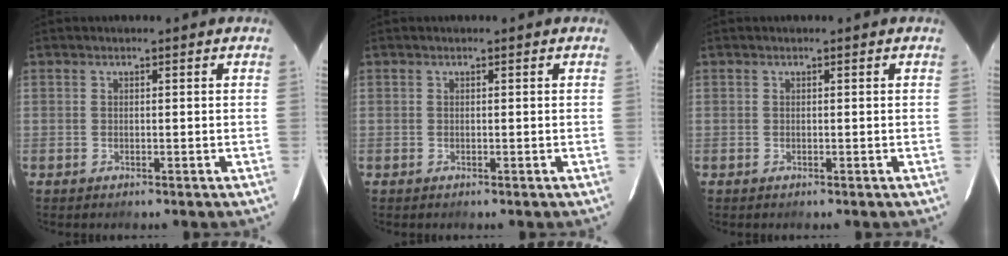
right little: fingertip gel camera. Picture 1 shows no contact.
{"total": 0.0}
{"total": 0.0}